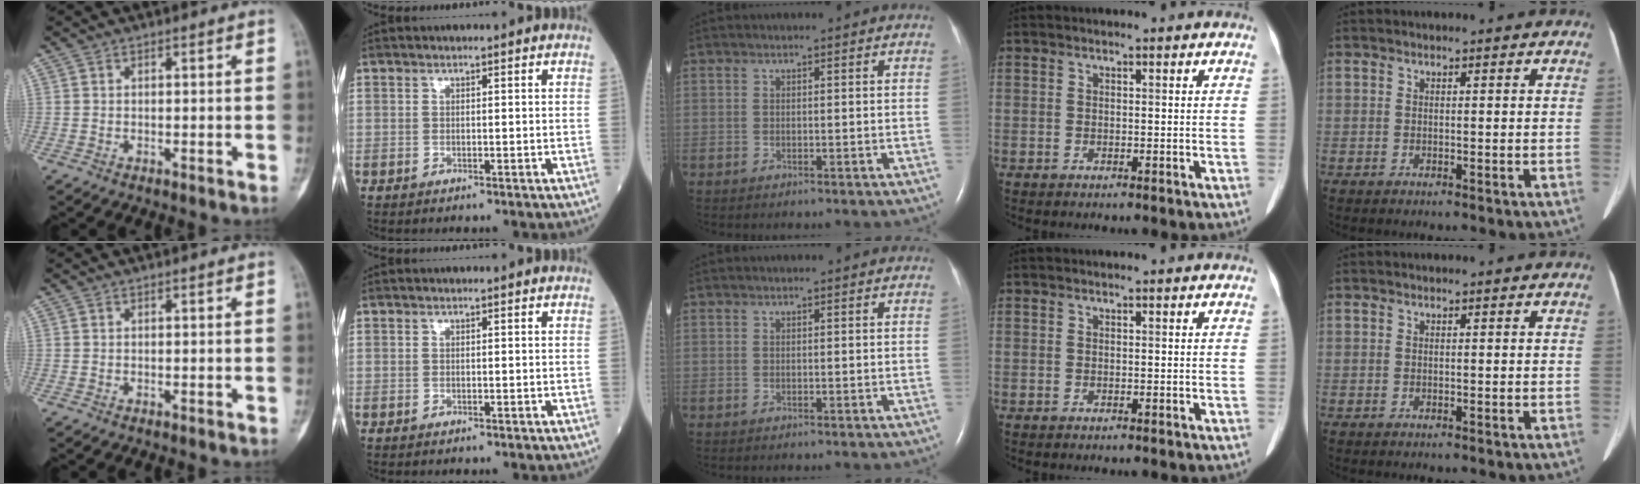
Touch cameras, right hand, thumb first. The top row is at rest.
{}